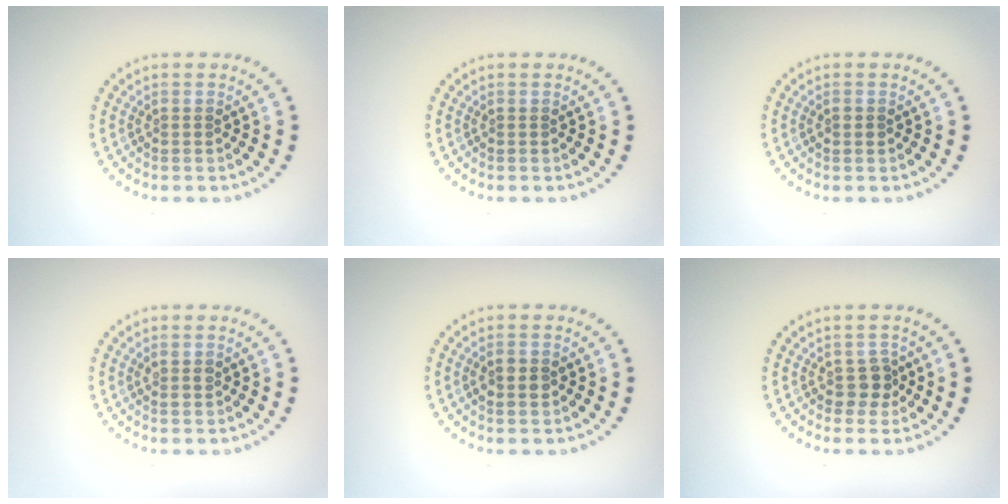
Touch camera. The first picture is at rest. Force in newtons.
{"total": 0.0}
{"total": 0.9, "press": 0.9, "slide": 0.1}
{"total": 0.9, "press": 0.9, "slide": 0.3}
{"total": 1.5, "press": 1.5, "slide": 0.1}
{"total": 1.7, "press": 1.5, "slide": 1.0}